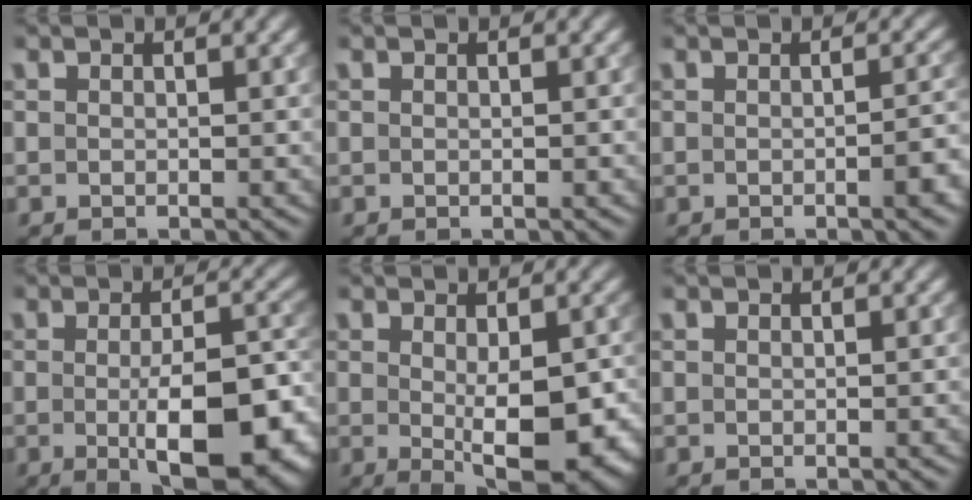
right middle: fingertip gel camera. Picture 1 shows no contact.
{"total": 0.0}
{"total": 2.6, "force": [-0.7, 0.8, 2.4], "torque": [-0.023, 0.005, -0.010]}
{"total": 10.5, "force": [-2.9, 3.8, 9.4], "torque": [-0.138, -0.019, -0.035]}
{"total": 8.1, "force": [-1.4, 3.1, 7.3], "torque": [-0.110, -0.023, -0.007]}
{"total": 0.6, "force": [-0.1, 0.1, 0.6], "torque": [-0.005, 0.001, -0.001]}